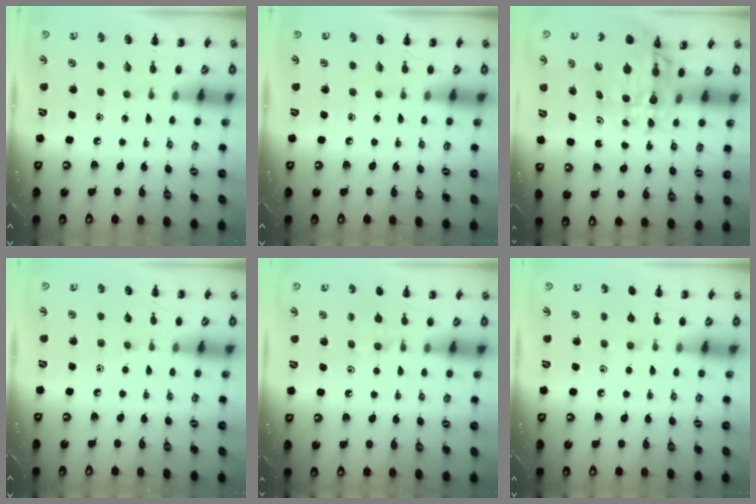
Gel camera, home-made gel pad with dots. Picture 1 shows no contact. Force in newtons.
{"total": 0.0}
{"total": 9.3, "press": 8.7, "slide": 3.2}
{"total": 2.9, "press": 2.7, "slide": 1.1}
{"total": 7.2, "press": 6.9, "slide": 1.9}
{"total": 4.6, "press": 4.2, "slide": 1.8}